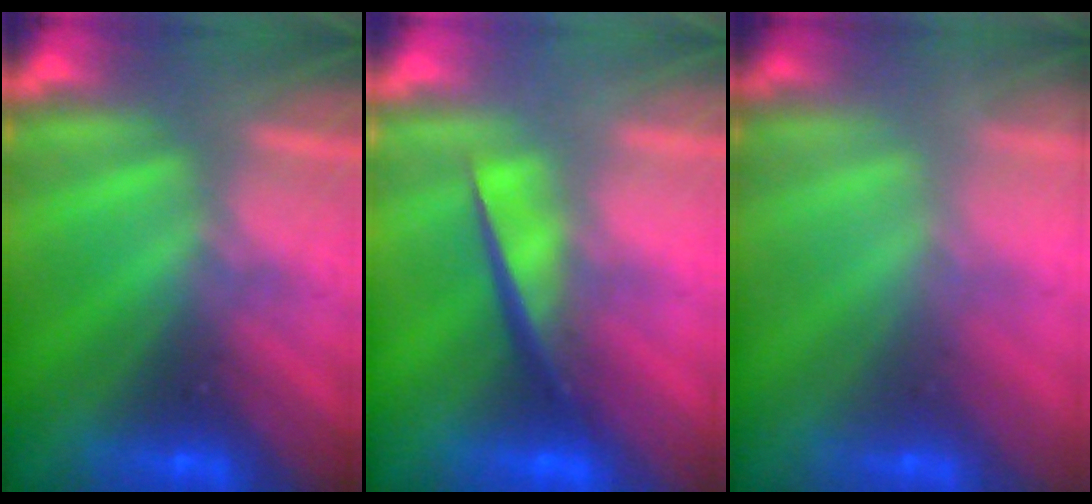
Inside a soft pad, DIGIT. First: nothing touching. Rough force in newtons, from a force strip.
{"total": 4.4}
{"total": 1.7}